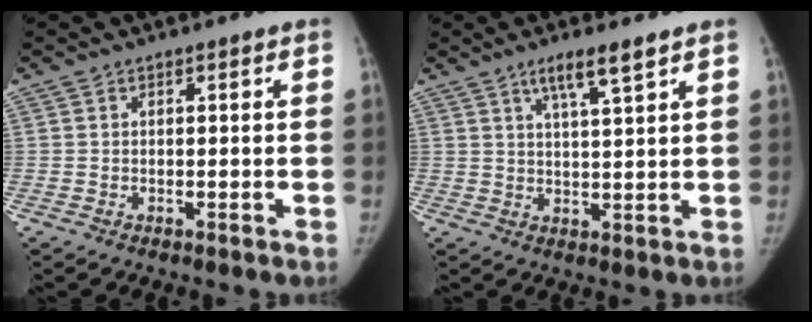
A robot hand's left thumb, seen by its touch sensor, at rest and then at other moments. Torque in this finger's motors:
{"motor_torque": [-0.12, -0.20, 0.52, -0.40, 0.00]}